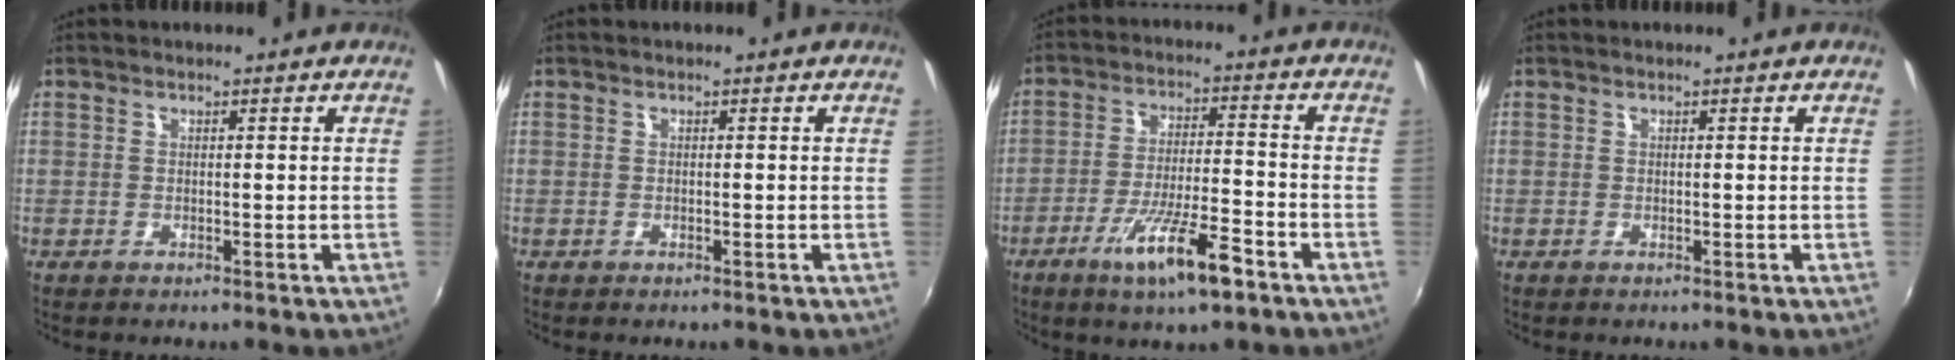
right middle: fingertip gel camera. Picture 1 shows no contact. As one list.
[{"total": 0.0}, {"total": 11.2, "force": [-6.6, 1.7, 8.9], "torque": [-0.175, -0.018, -0.114]}, {"total": 0.0}]